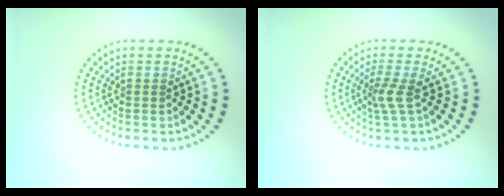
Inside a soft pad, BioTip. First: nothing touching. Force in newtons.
{"total": 2.0, "press": 1.3, "slide": 1.5}